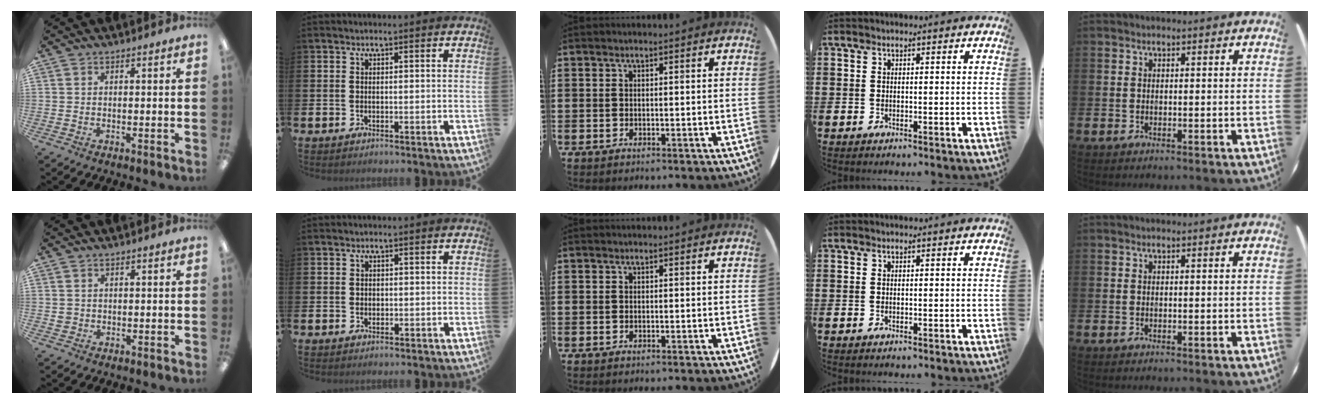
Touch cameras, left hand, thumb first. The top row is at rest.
{"thumb": {"total": 1.4, "force": [0.6, 1.3, 0.3], "torque": [-0.008, 0.003, 0.010]}, "index": {"total": 0.7, "force": [0.2, 0.6, 0.2], "torque": [0.008, 0.000, 0.001]}}